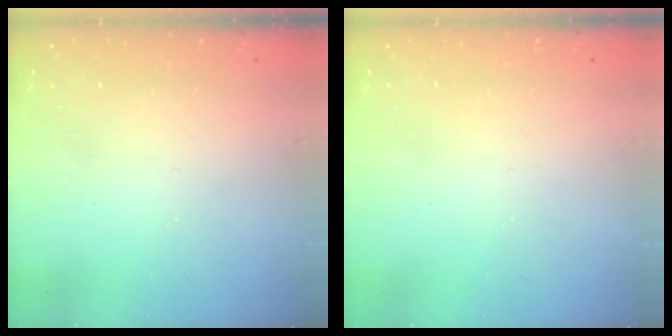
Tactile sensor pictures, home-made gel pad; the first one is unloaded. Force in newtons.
{"total": 0.0}